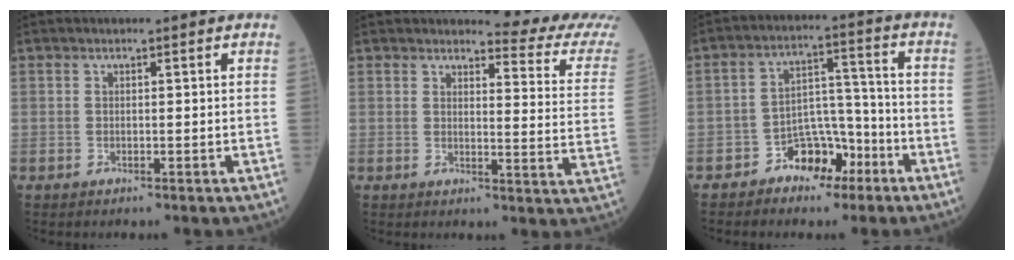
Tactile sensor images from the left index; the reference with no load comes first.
{"total": 10.1, "force": [9.9, -0.6, 2.1], "torque": [-0.019, -0.080, 0.095]}
{"total": 7.2, "force": [-4.6, 4.3, 3.4], "torque": [-0.058, 0.028, -0.077]}